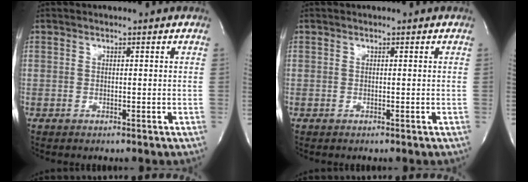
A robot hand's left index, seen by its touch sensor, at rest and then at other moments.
{"total": 0.0}